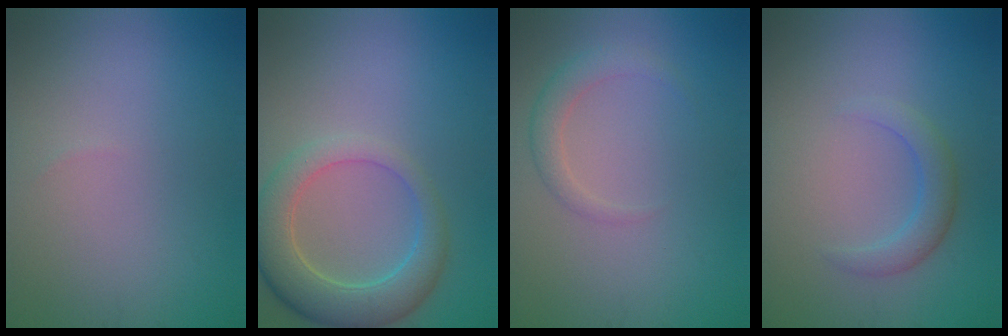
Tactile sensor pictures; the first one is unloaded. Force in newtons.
{"total": 5.3, "press": 5.3, "slide": 0.8}
{"total": 1.9, "press": 1.9, "slide": 0.2}
{"total": 2.3, "press": 2.3, "slide": 0.1}